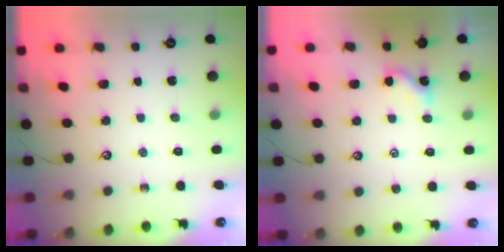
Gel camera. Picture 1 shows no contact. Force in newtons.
{"total": 1.6, "press": 1.6, "slide": 0.4}